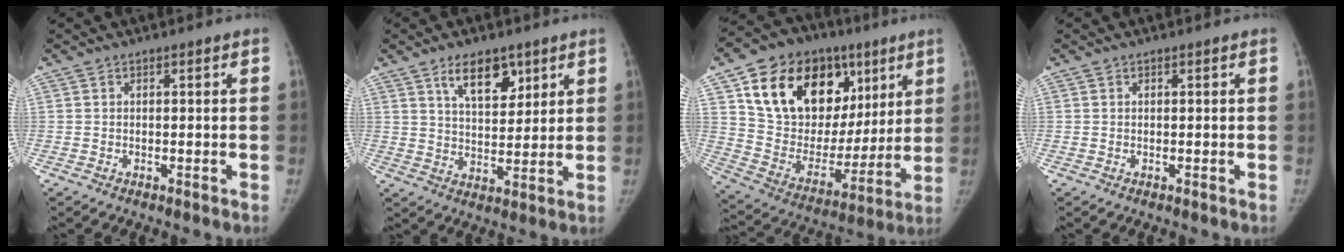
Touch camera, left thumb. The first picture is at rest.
{"total": 9.0, "force": [5.3, 4.5, 5.7], "torque": [-0.064, -0.036, 0.092]}
{"total": 27.8, "force": [11.9, 18.4, 17.1], "torque": [-0.240, 0.010, 0.212]}
{"total": 0.0}